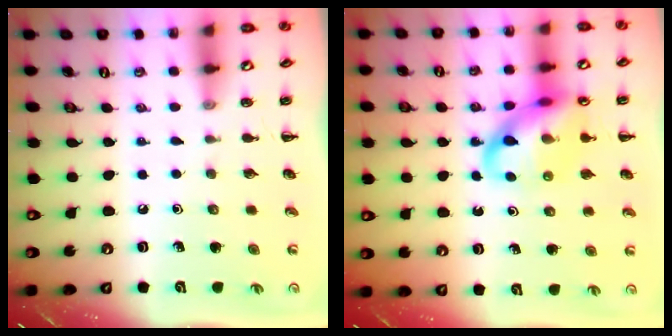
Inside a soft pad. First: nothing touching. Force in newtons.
{"total": 15.8, "press": 15.7, "slide": 2.0}